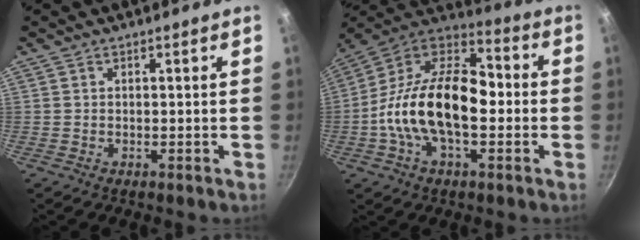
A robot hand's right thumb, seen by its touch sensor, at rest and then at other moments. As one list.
[{"total": 22.4, "force": [-2.5, 12.6, 18.3], "torque": [-0.301, 0.049, -0.066]}]